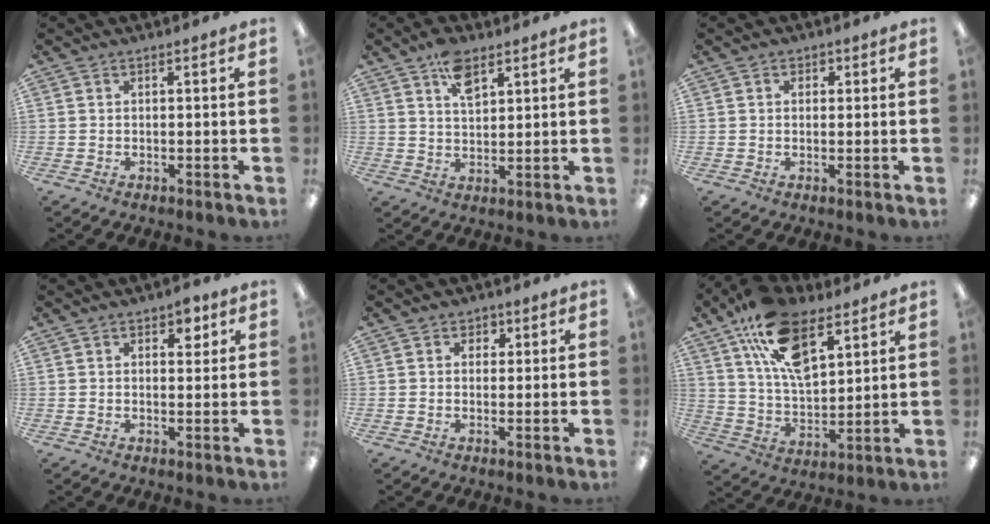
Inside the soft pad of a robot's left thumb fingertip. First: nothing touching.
{"total": 6.9, "force": [4.2, 3.4, 4.3], "torque": [-0.070, -0.010, 0.073]}
{"total": 1.2, "force": [0.3, 1.1, 0.4], "torque": [0.000, 0.002, 0.002]}
{"total": 4.2, "force": [2.0, 2.5, 2.8], "torque": [-0.025, -0.005, 0.027]}
{"total": 2.0, "force": [0.6, 1.8, 0.5], "torque": [0.004, -0.002, 0.006]}
{"total": 18.0, "force": [10.1, 9.2, 11.6], "torque": [-0.206, -0.030, 0.183]}